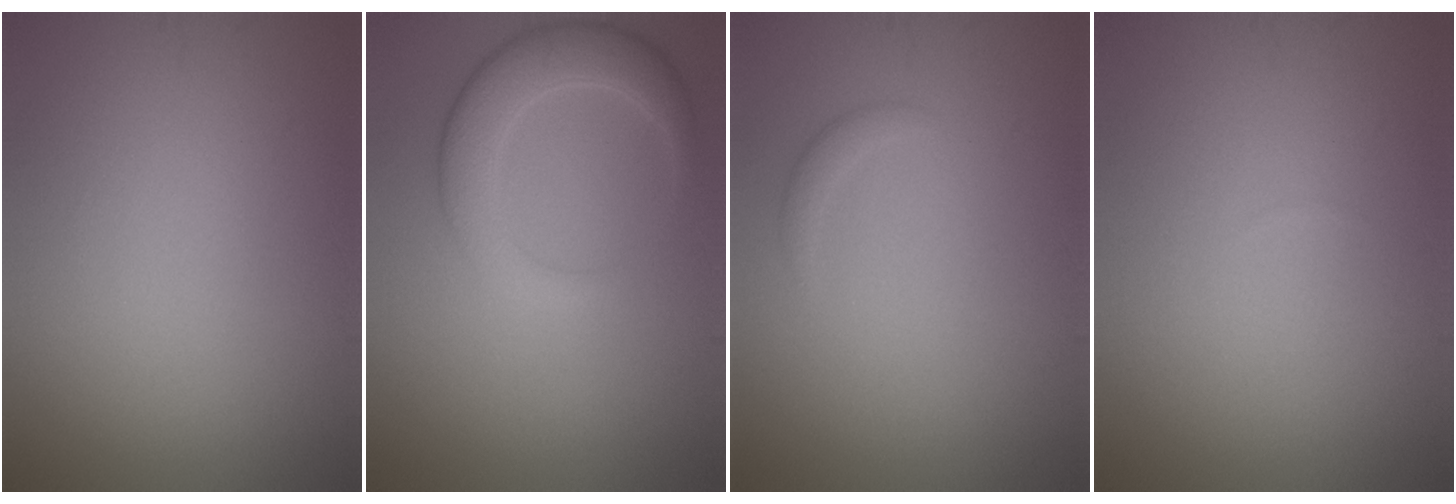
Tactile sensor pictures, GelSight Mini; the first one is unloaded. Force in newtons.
{"total": 4.1, "press": 4.1, "slide": 0.1}
{"total": 0.8, "press": 0.8, "slide": 0.1}
{"total": 0.0}